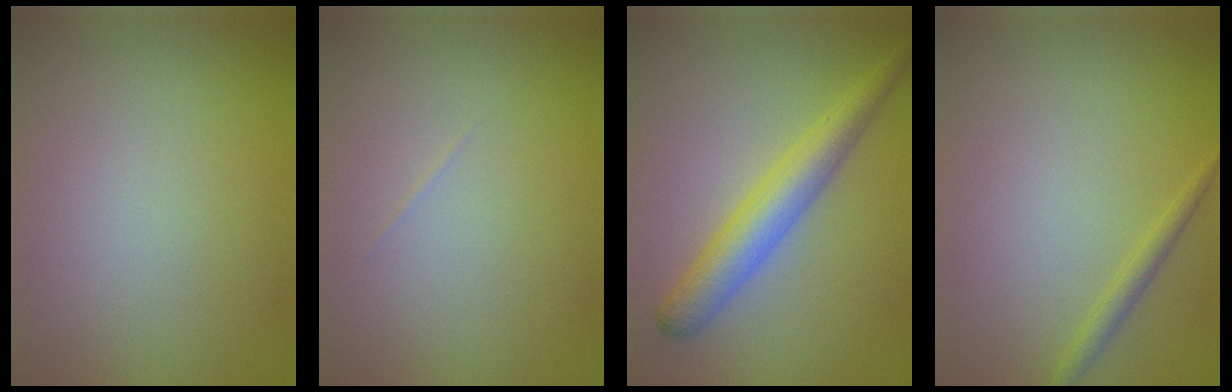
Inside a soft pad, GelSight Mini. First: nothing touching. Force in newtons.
{"total": 0.0}
{"total": 4.3, "press": 4.3, "slide": 0.1}
{"total": 1.3, "press": 1.3, "slide": 0.1}